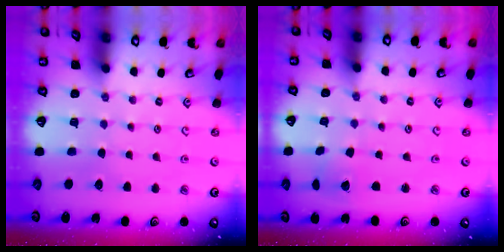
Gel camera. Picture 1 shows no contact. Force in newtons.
{"total": 2.2, "press": 2.2, "slide": 0.1}